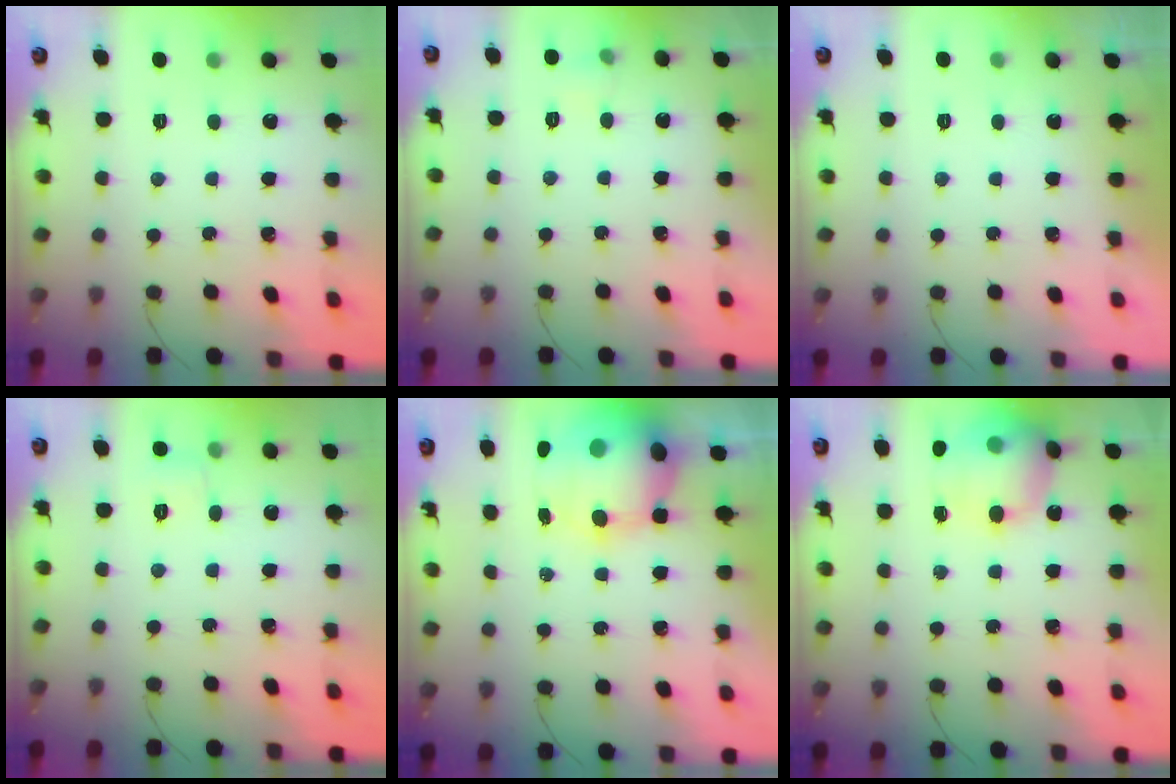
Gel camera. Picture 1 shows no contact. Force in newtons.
{"total": 4.6, "press": 4.4, "slide": 1.4}
{"total": 0.0}
{"total": 5.6, "press": 5.4, "slide": 1.5}
{"total": 14.2, "press": 13.8, "slide": 3.3}
{"total": 17.6, "press": 17.4, "slide": 2.7}